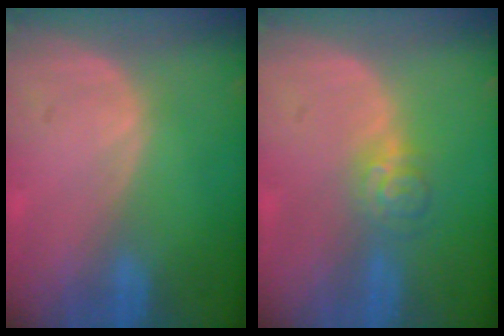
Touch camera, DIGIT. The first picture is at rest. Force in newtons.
{"total": 3.6, "press": 3.5, "slide": 0.5}